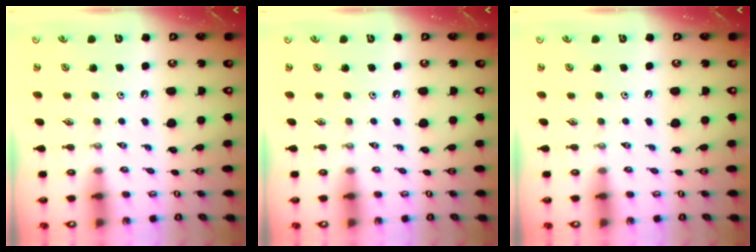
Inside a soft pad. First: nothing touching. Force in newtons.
{"total": 0.0}
{"total": 0.0}